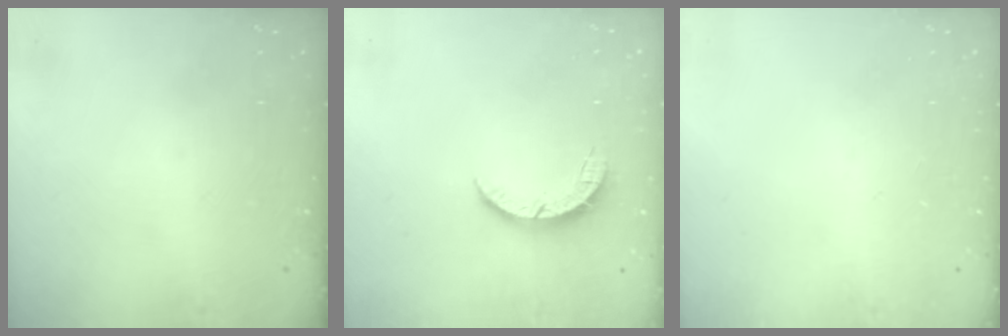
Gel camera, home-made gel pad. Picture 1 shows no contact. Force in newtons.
{"total": 3.6, "press": 3.6, "slide": 0.4}
{"total": 0.0}